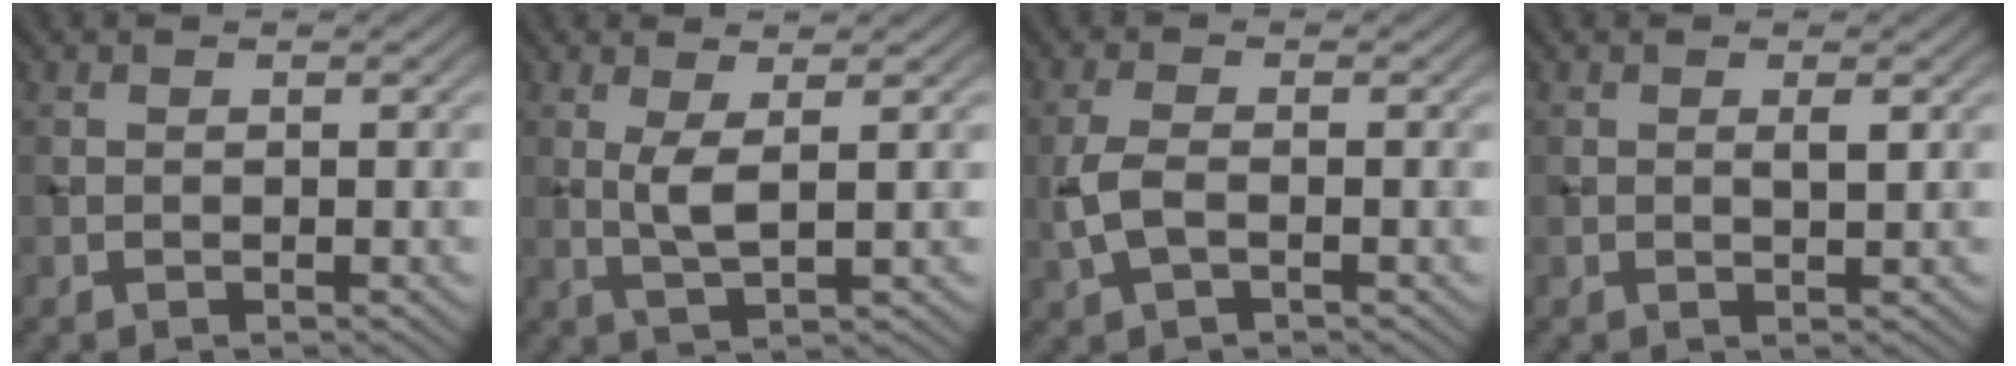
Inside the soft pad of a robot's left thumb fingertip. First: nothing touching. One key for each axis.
{"total": 3.2, "fx": 0.9, "fy": 0.6, "fz": 3.0, "tx": -0.067, "ty": -0.003, "tz": 0.020}
{"total": 3.7, "fx": -0.8, "fy": 1.8, "fz": 3.1, "tx": -0.085, "ty": -0.001, "tz": -0.022}
{"total": 1.1, "fx": 0.3, "fy": 0.2, "fz": 1.0, "tx": -0.018, "ty": -0.002, "tz": 0.004}